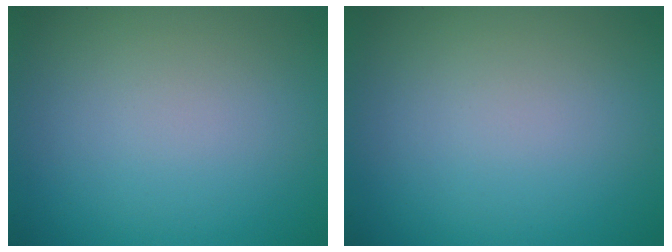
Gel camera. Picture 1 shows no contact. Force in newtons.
{"total": 0.0}